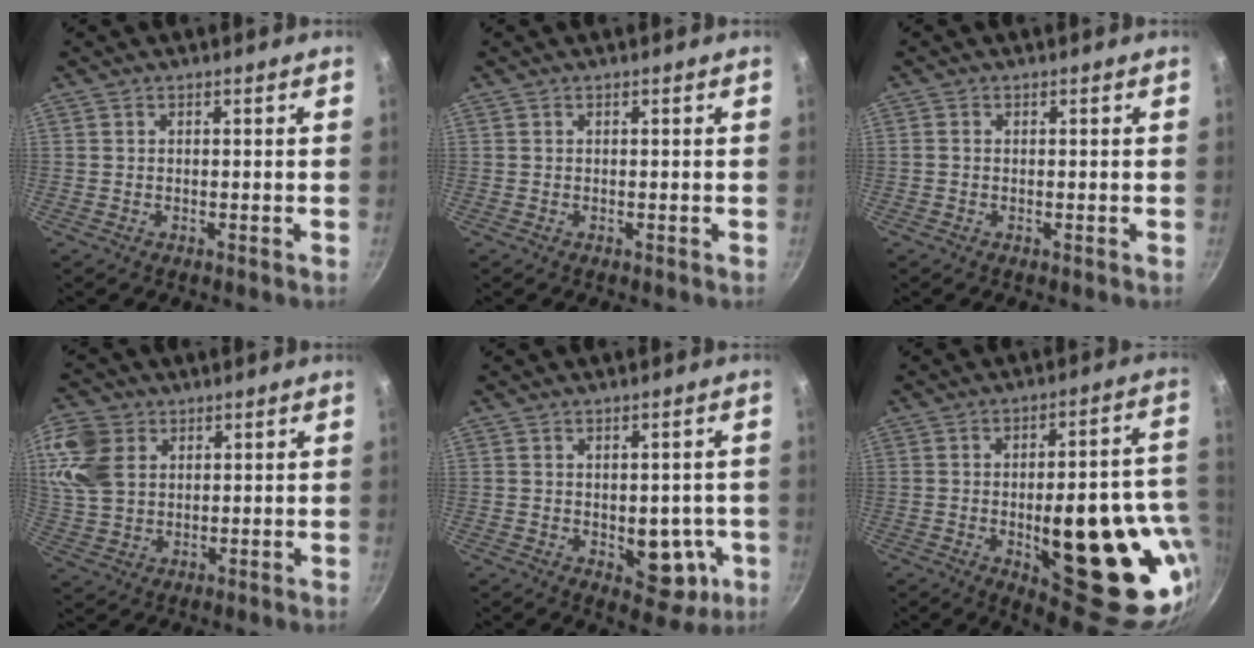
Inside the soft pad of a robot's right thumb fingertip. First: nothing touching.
{"total": 0.0}
{"total": 0.6, "force": [-0.1, 0.5, 0.3], "torque": [-0.006, 0.003, -0.003]}
{"total": 10.7, "force": [3.6, 7.9, 6.2], "torque": [-0.108, -0.007, 0.074]}
{"total": 8.8, "force": [-1.5, 5.4, 6.7], "torque": [-0.044, 0.000, -0.011]}
{"total": 28.1, "force": [-5.2, 11.2, 25.2], "torque": [-0.272, 0.003, -0.052]}